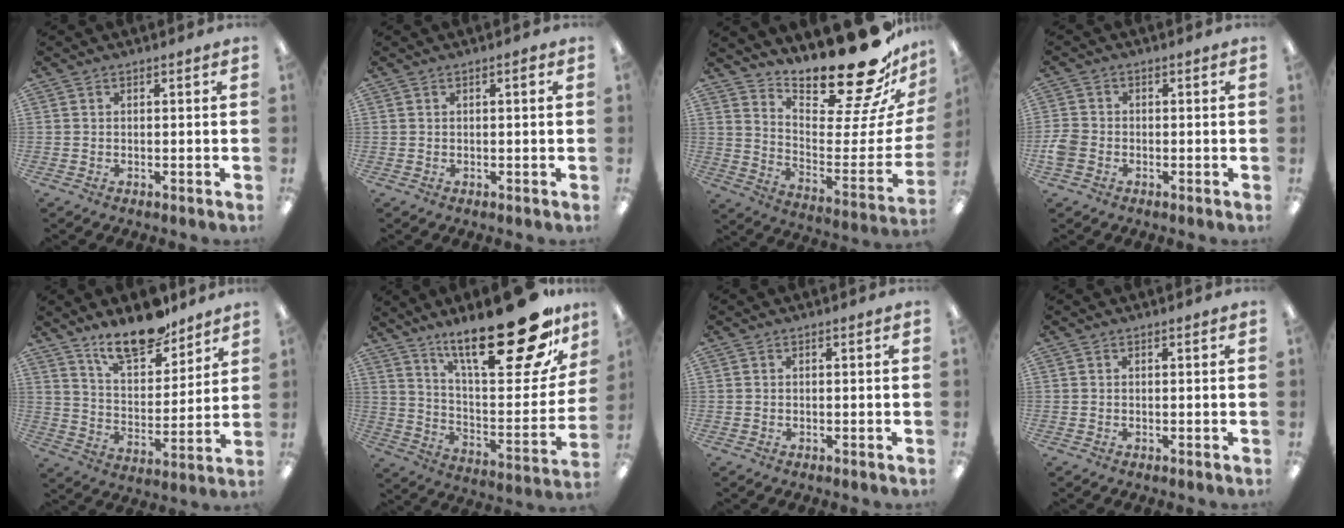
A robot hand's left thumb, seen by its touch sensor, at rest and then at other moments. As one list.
[{"total": 1.2, "force": [0.6, 0.2, 1.1], "torque": [-0.014, 0.000, 0.007]}, {"total": 22.7, "force": [19.6, 4.6, 10.6], "torque": [-0.129, -0.167, 0.312]}, {"total": 3.8, "force": [-1.2, 3.0, 2.0], "torque": [-0.037, 0.009, -0.022]}, {"total": 15.1, "force": [12.5, 5.4, 6.6], "torque": [-0.103, -0.079, 0.223]}, {"total": 28.8, "force": [19.3, 8.1, 19.9], "torque": [-0.286, -0.128, 0.310]}, {"total": 0.0}, {"total": 0.0}]